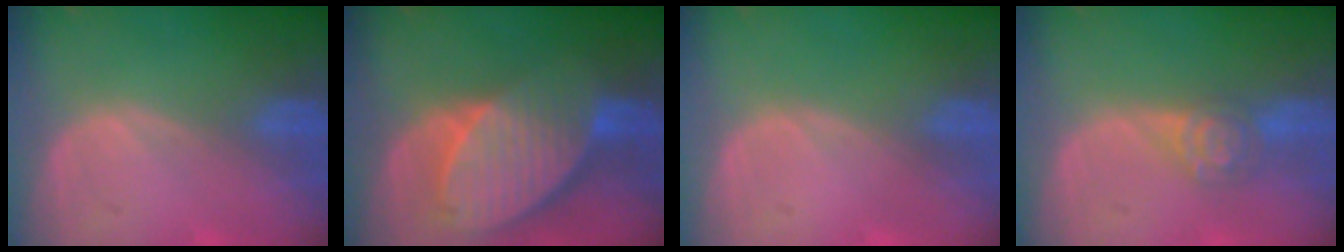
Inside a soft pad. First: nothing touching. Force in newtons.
{"total": 10.2, "press": 8.8, "slide": 5.0}
{"total": 0.0}
{"total": 4.1, "press": 4.0, "slide": 0.8}